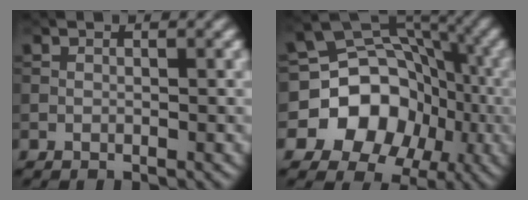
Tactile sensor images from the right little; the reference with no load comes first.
{"total": 10.8, "force": [-3.5, 9.3, 4.4], "torque": [-0.069, 0.010, -0.090]}